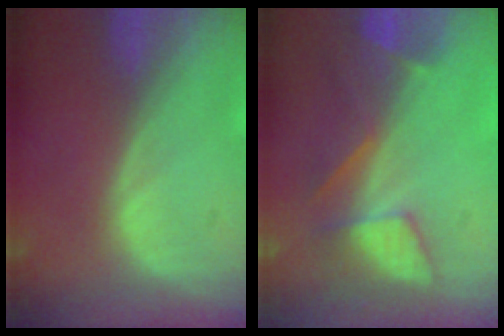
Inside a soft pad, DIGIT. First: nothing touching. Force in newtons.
{"total": 8.6, "press": 7.3, "slide": 4.5}